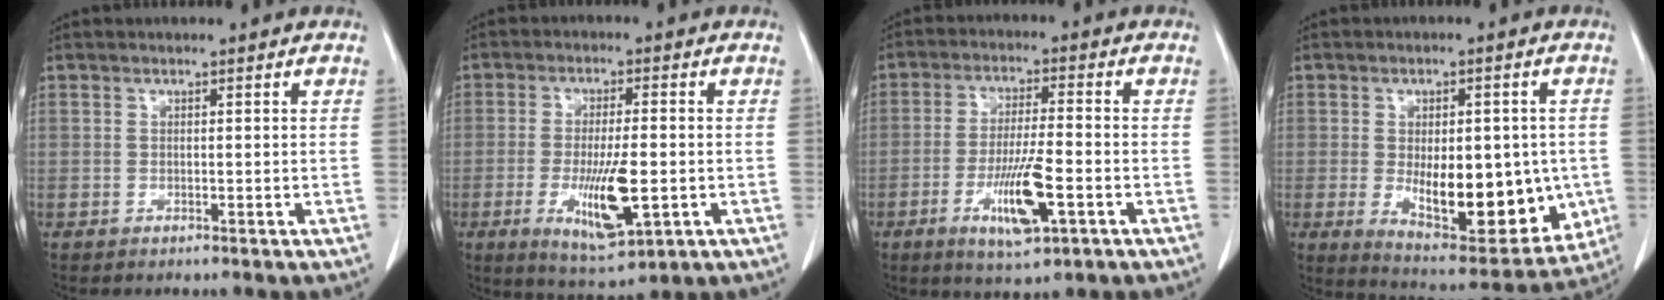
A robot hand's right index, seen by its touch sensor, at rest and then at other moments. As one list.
[{"total": 10.2, "force": [-2.6, 2.2, 9.6], "torque": [-0.171, -0.019, -0.036]}, {"total": 9.4, "force": [-3.7, 1.3, 8.5], "torque": [-0.158, -0.012, -0.061]}, {"total": 17.4, "force": [-2.8, 7.7, 15.3], "torque": [-0.218, -0.013, -0.016]}]